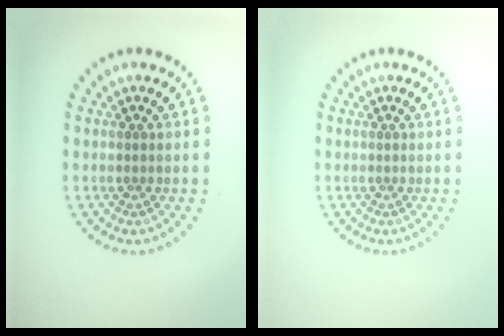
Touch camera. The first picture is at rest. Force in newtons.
{"total": 0.0}